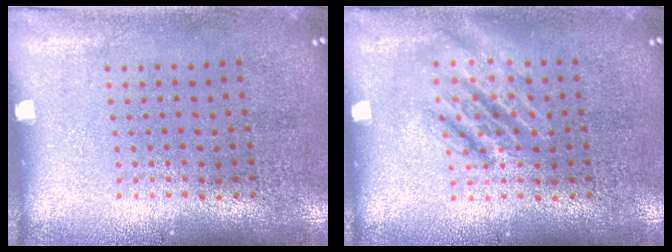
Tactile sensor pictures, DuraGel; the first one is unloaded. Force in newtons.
{"total": 2.6, "press": 2.5, "slide": 0.3}